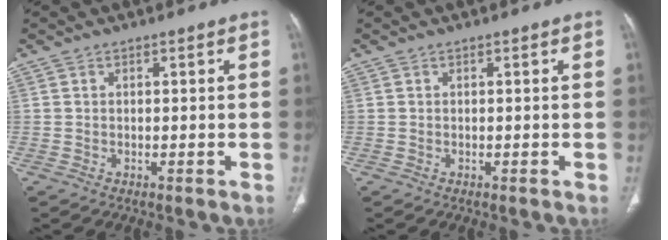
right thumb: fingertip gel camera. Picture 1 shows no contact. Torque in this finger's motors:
{"motor_torque": [0.02, 0.02, -0.03, 0.03, 0.01]}